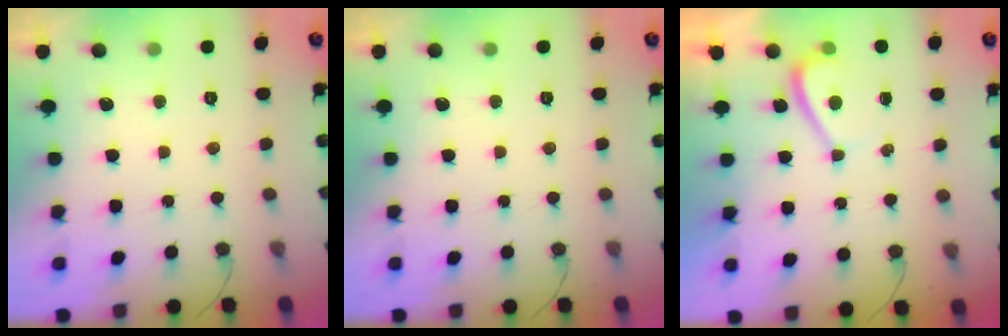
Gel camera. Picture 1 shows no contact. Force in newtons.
{"total": 0.0}
{"total": 2.0, "press": 1.9, "slide": 0.6}